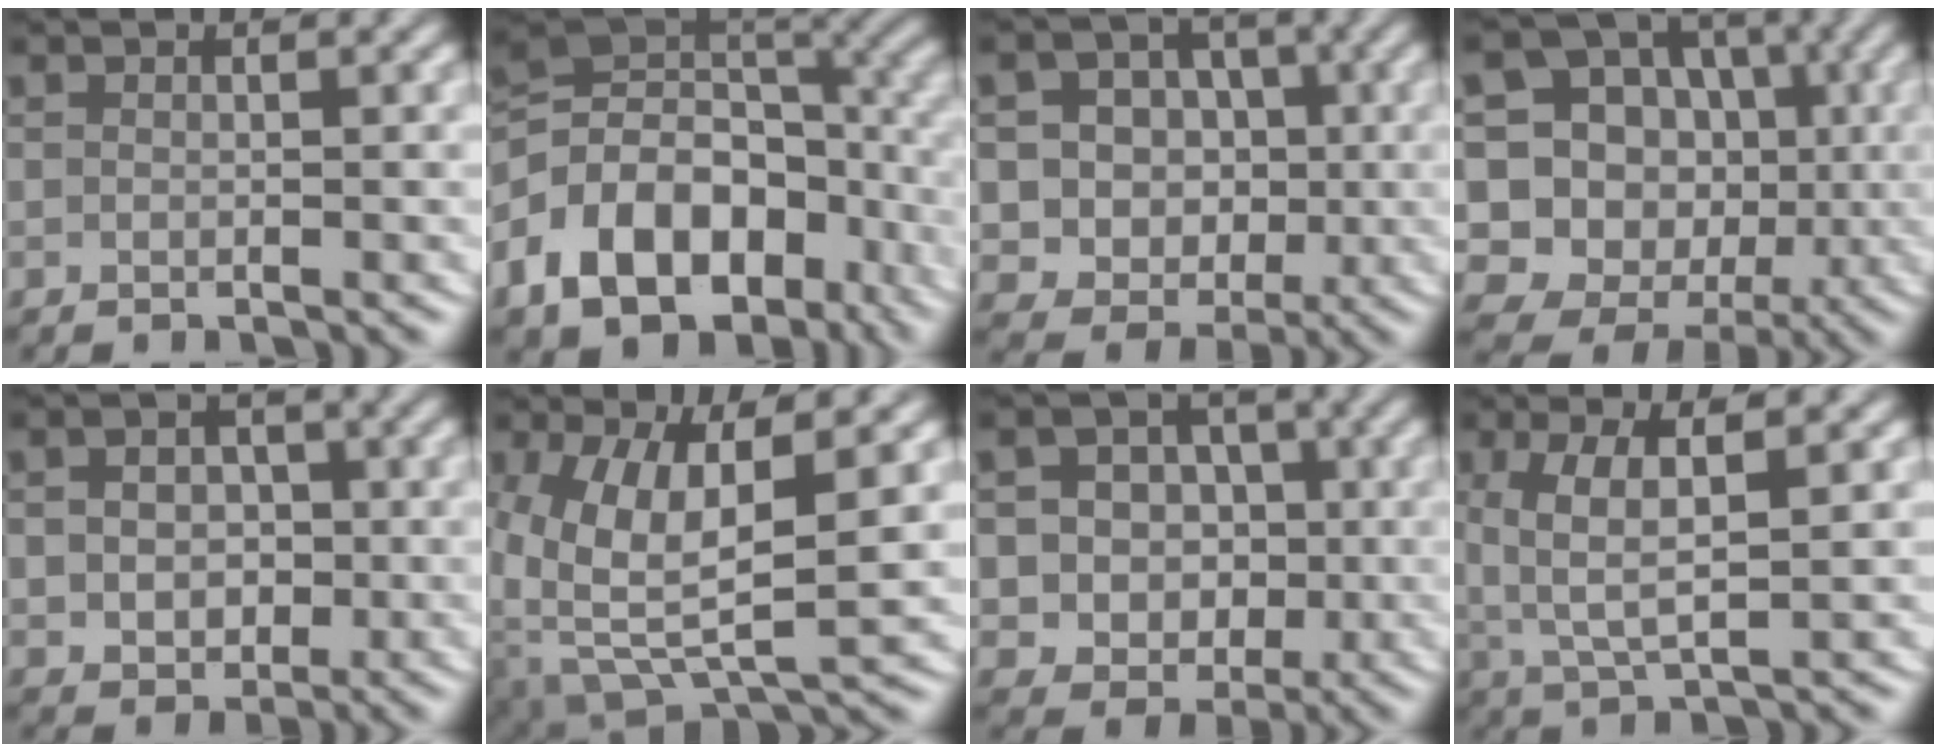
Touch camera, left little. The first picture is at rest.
{"total": 14.5, "force": [-3.9, 10.6, 9.1], "torque": [-0.170, -0.038, -0.043]}
{"total": 13.0, "force": [-1.8, 12.2, 4.1], "torque": [-0.104, -0.048, -0.038]}
{"total": 17.3, "force": [-1.9, 15.5, 7.4], "torque": [-0.178, -0.064, -0.027]}
{"total": 4.4, "force": [-0.5, 3.9, 2.1], "torque": [-0.025, -0.015, -0.003]}
{"total": 10.9, "force": [-1.0, 6.7, 8.5], "torque": [-0.173, -0.044, 0.012]}
{"total": 11.0, "force": [-2.0, 10.2, 3.5], "torque": [-0.078, -0.040, -0.039]}
{"total": 3.8, "force": [0.6, 1.2, 3.6], "torque": [-0.080, -0.006, 0.021]}